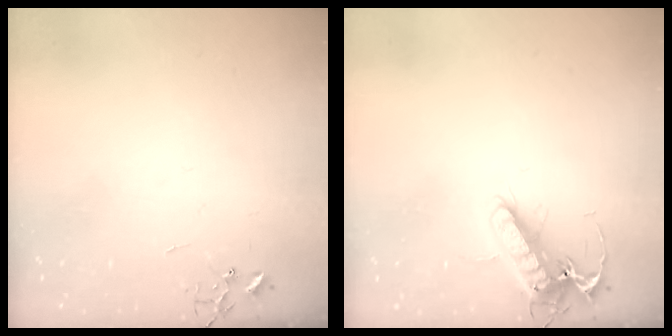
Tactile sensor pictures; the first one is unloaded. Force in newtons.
{"total": 13.7, "press": 13.5, "slide": 1.9}